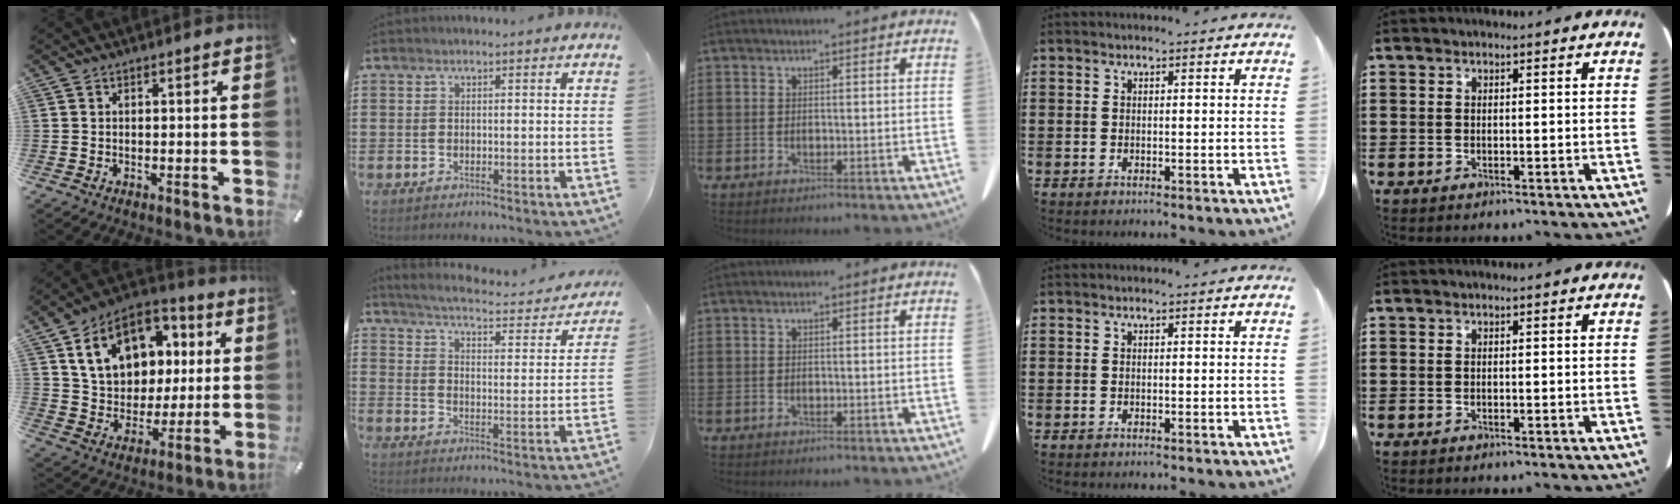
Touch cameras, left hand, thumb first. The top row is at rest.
{"thumb": {"total": 16.6, "force": [5.8, 13.0, 8.5], "torque": [-0.159, -0.007, 0.115]}, "index": {"total": 3.5, "force": [3.3, -0.3, 1.3], "torque": [-0.047, -0.031, 0.046]}}